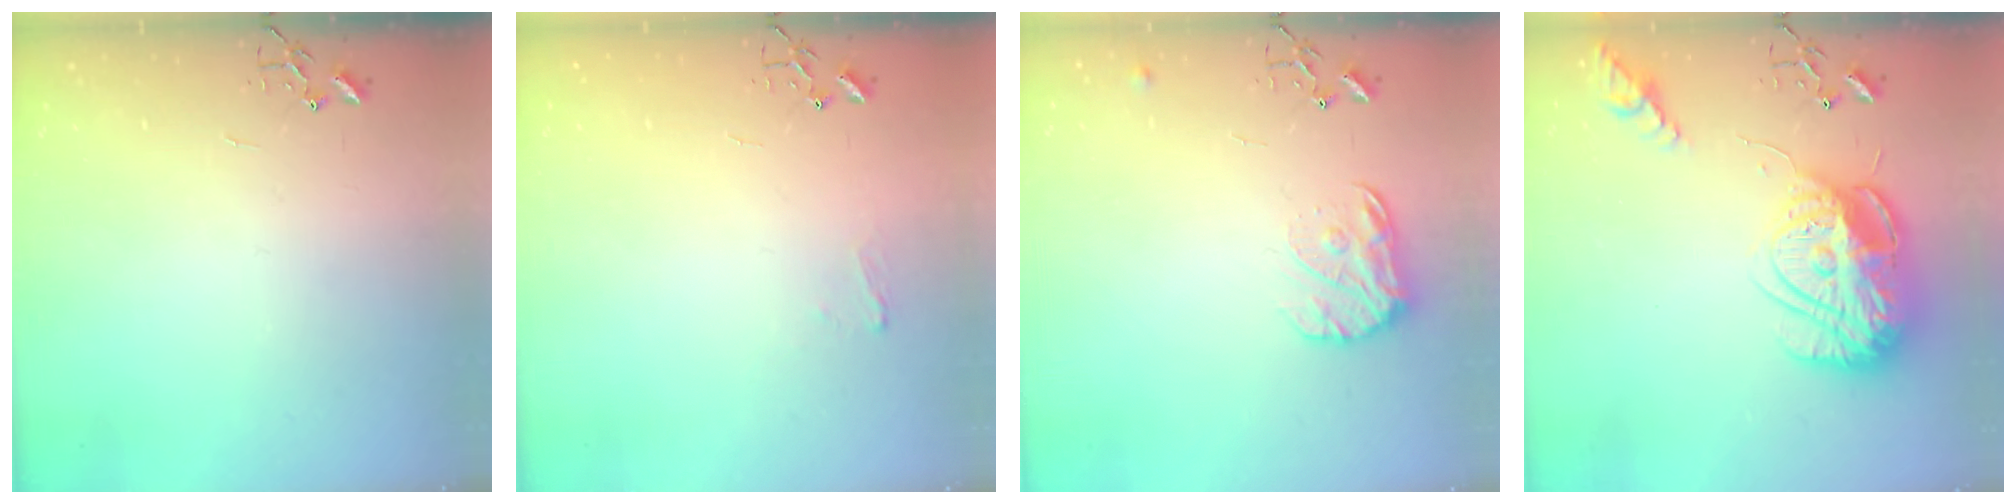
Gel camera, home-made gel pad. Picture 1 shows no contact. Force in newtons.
{"total": 5.2, "press": 5.1, "slide": 0.6}
{"total": 11.5, "press": 11.5, "slide": 0.6}
{"total": 24.2, "press": 24.1, "slide": 2.0}